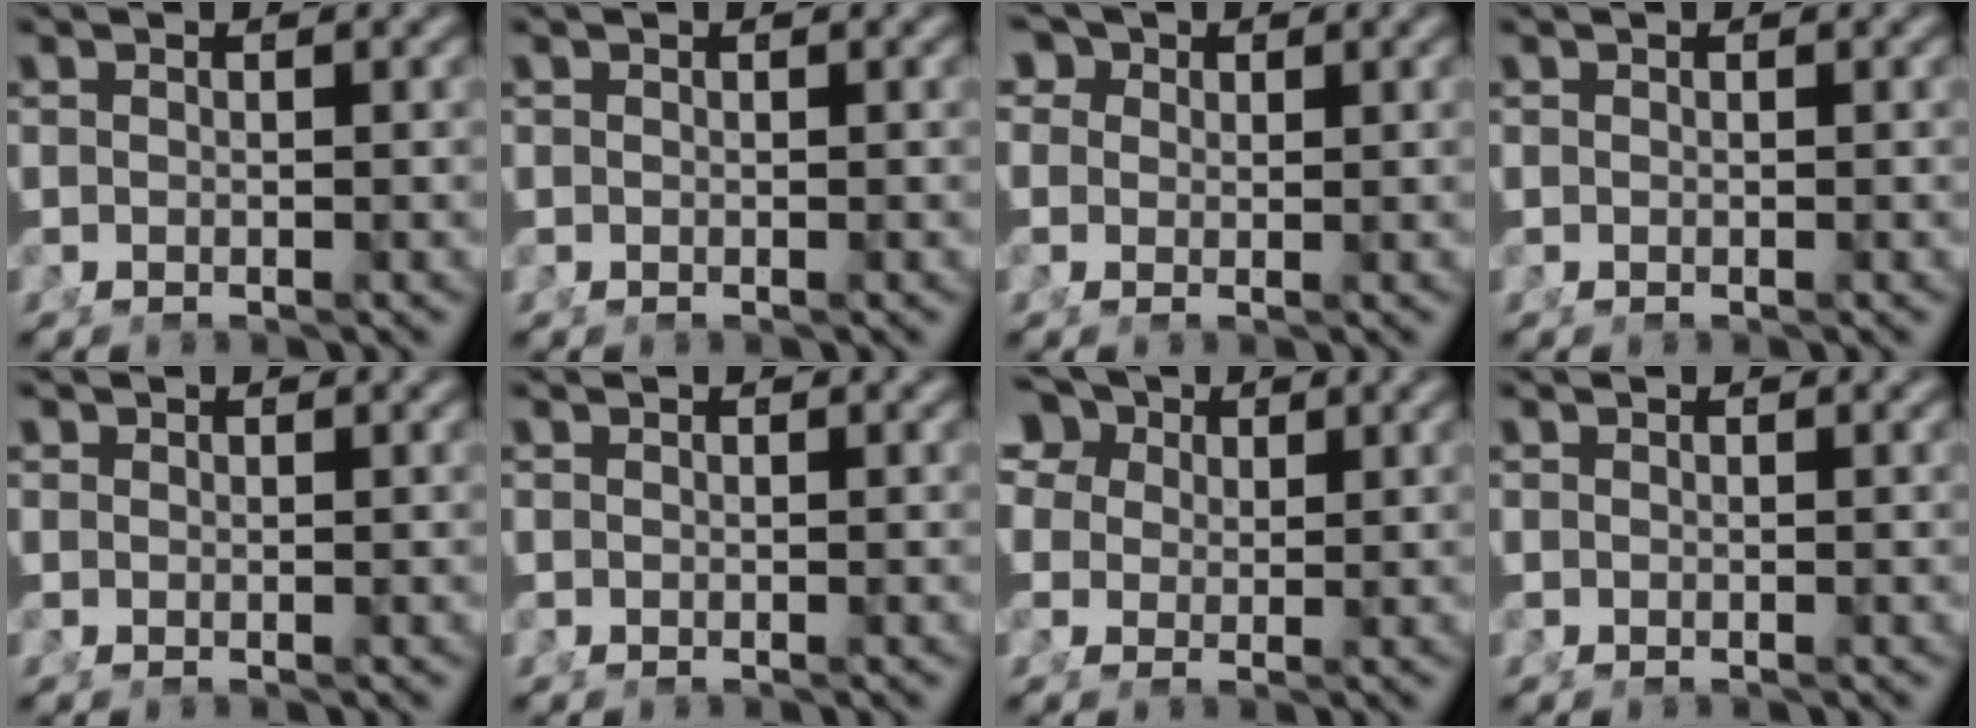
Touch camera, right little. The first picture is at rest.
{"total": 0.0}
{"total": 4.6, "force": [1.7, 3.8, 2.0], "torque": [-0.047, -0.001, 0.024]}
{"total": 0.0}
{"total": 1.0, "force": [0.2, 1.0, 0.0], "torque": [-0.011, -0.009, 0.007]}
{"total": 0.0}
{"total": 7.9, "force": [3.5, 5.7, 4.1], "torque": [-0.075, -0.001, 0.055]}
{"total": 0.0}